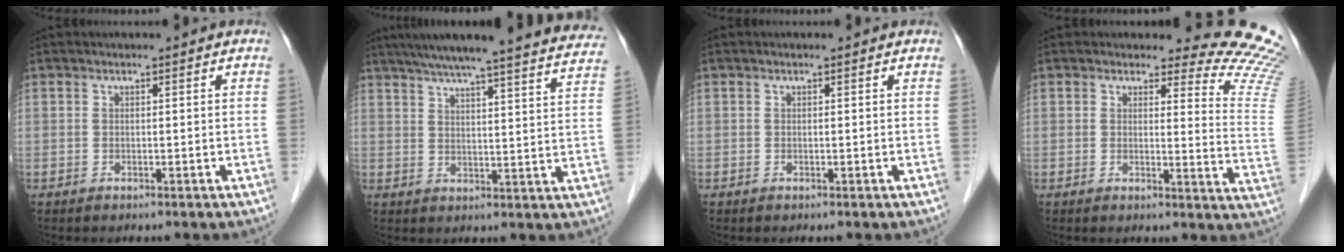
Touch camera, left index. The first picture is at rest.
{"total": 28.8, "force": [26.1, 1.7, 12.0], "torque": [-0.185, -0.042, 0.315]}
{"total": 0.0}
{"total": 11.2, "force": [11.2, 0.7, 1.0], "torque": [0.016, -0.124, 0.086]}